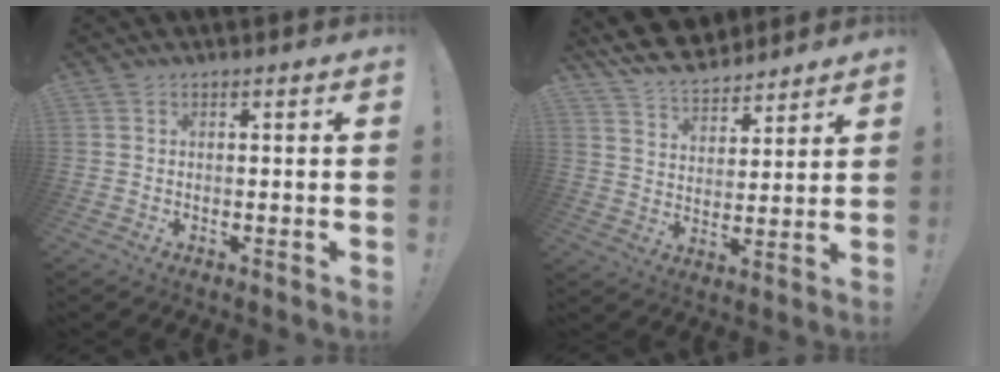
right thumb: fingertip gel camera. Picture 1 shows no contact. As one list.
[{"total": 10.1, "force": [8.8, 4.2, 2.5], "torque": [-0.054, -0.069, 0.170]}]